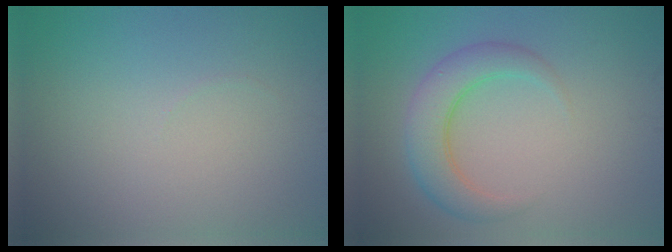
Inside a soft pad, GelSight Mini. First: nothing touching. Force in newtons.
{"total": 4.3, "press": 4.3, "slide": 0.2}